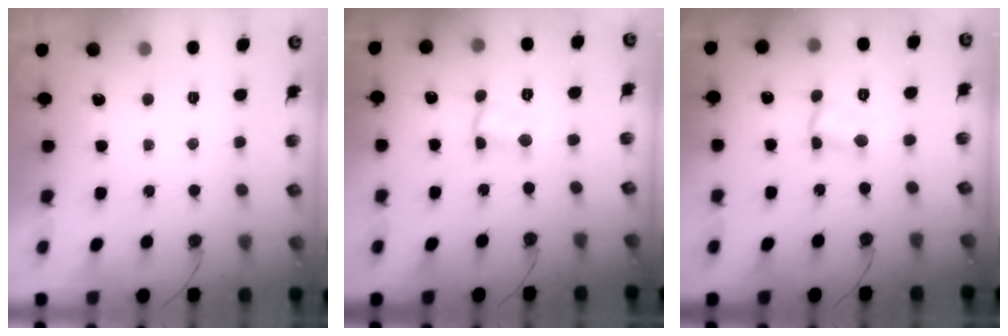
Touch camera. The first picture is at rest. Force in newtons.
{"total": 1.9, "press": 1.9, "slide": 0.4}
{"total": 2.3, "press": 2.3, "slide": 0.1}